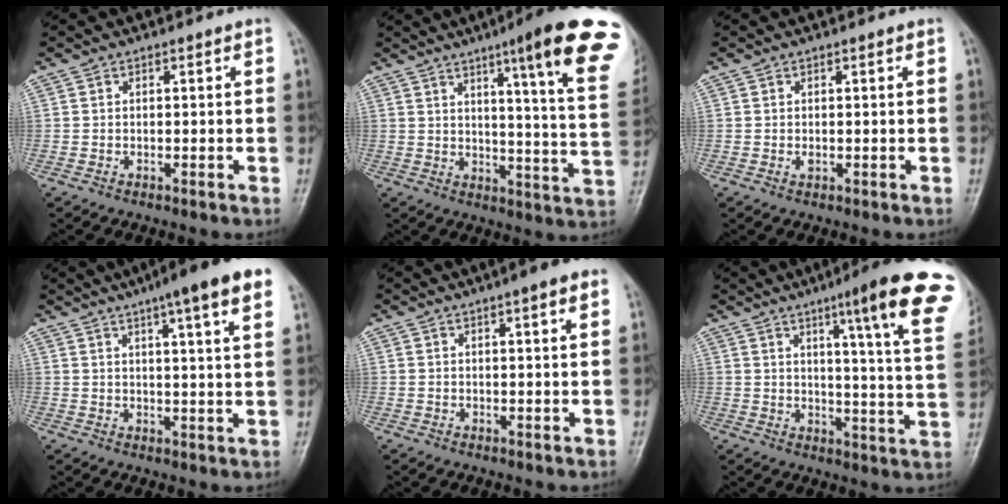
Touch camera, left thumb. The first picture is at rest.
{"total": 20.7, "force": [11.6, 1.5, 17.1], "torque": [-0.207, -0.053, 0.142]}
{"total": 0.8, "force": [0.2, 0.3, 0.7], "torque": [-0.013, -0.002, 0.004]}
{"total": 15.1, "force": [9.4, 1.8, 11.7], "torque": [-0.154, -0.014, 0.116]}
{"total": 5.9, "force": [3.5, 0.8, 4.7], "torque": [-0.054, 0.005, 0.044]}
{"total": 20.3, "force": [11.3, 1.5, 16.9], "torque": [-0.205, -0.049, 0.136]}